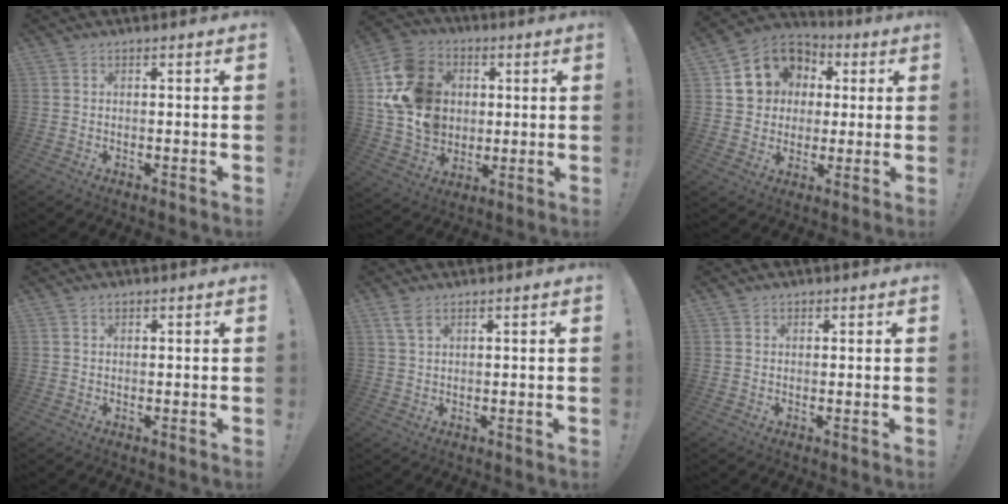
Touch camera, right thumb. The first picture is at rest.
{"total": 18.9, "force": [2.6, 15.6, 10.4], "torque": [-0.183, 0.006, 0.059]}
{"total": 14.2, "force": [3.8, 12.6, 5.3], "torque": [-0.070, -0.008, 0.091]}
{"total": 0.6, "force": [0.4, 0.4, 0.1], "torque": [0.005, -0.003, 0.007]}
{"total": 3.6, "force": [2.2, 1.5, 2.5], "torque": [-0.047, -0.006, 0.040]}
{"total": 0.8, "force": [0.5, 0.6, -0.1], "torque": [0.009, -0.005, 0.008]}